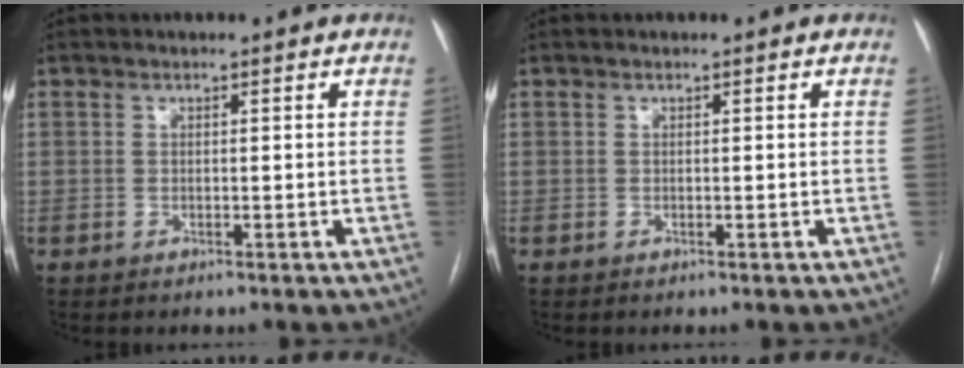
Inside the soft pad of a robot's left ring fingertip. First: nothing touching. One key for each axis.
{"total": 0.0}